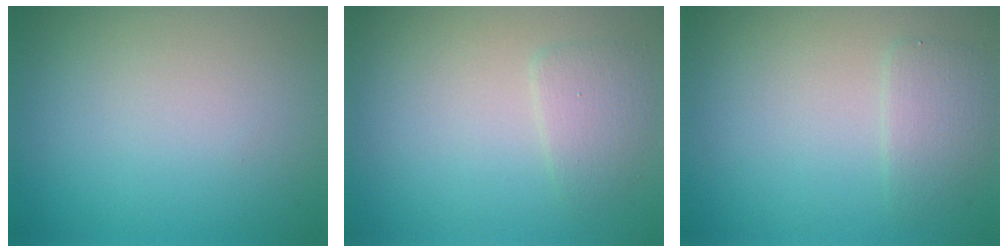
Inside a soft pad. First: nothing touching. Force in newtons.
{"total": 1.8, "press": 1.8, "slide": 0.1}
{"total": 2.0, "press": 2.0, "slide": 0.2}